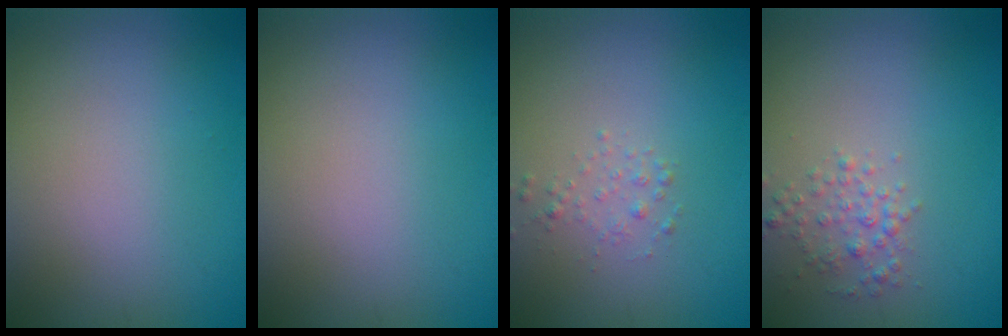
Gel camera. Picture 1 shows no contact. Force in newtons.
{"total": 0.0}
{"total": 0.9, "press": 0.9, "slide": 0.0}
{"total": 1.9, "press": 1.9, "slide": 0.0}